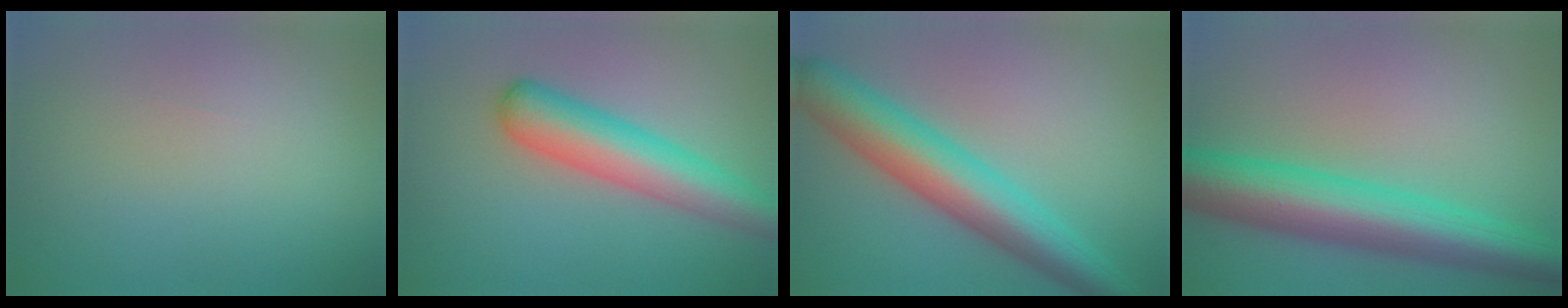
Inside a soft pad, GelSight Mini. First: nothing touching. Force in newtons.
{"total": 6.6, "press": 6.6, "slide": 0.2}
{"total": 8.2, "press": 8.2, "slide": 0.1}
{"total": 9.5, "press": 9.5, "slide": 0.2}